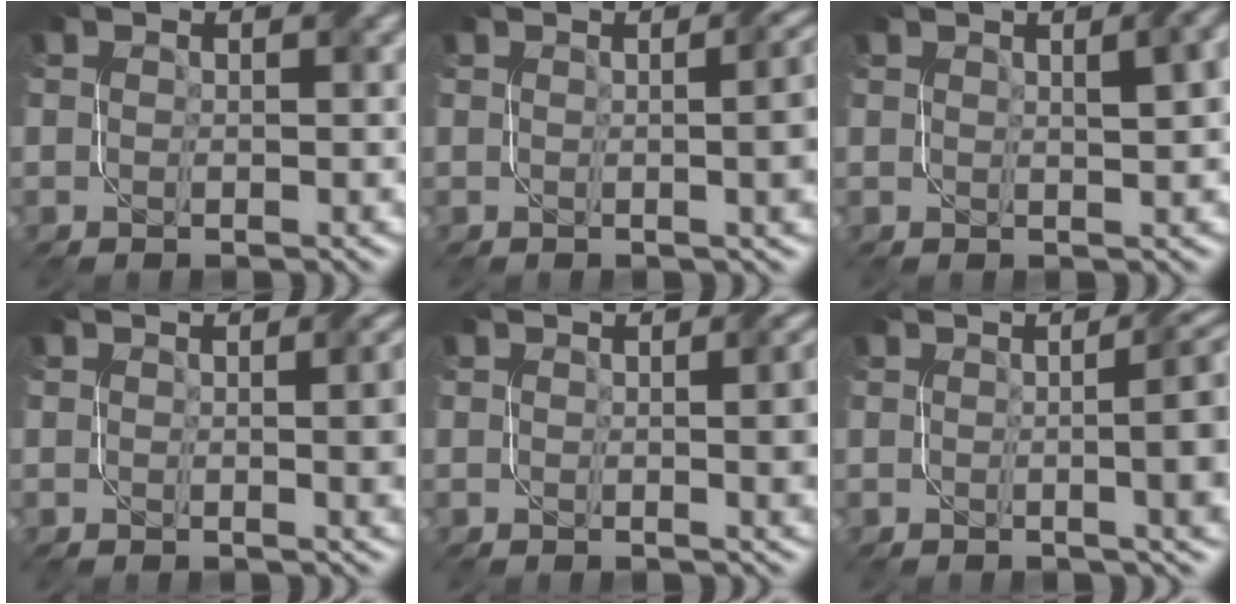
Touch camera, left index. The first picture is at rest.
{"total": 7.3, "force": [0.4, 3.1, 6.5], "torque": [-0.026, 0.020, 0.001]}
{"total": 3.9, "force": [1.6, 1.4, 3.4], "torque": [-0.025, 0.015, 0.016]}
{"total": 4.7, "force": [0.5, 1.6, 4.4], "torque": [-0.035, 0.008, 0.011]}
{"total": 5.1, "force": [0.4, 1.8, 4.7], "torque": [-0.033, 0.009, 0.011]}
{"total": 10.4, "force": [0.8, 4.3, 9.5], "torque": [-0.059, 0.022, -0.003]}